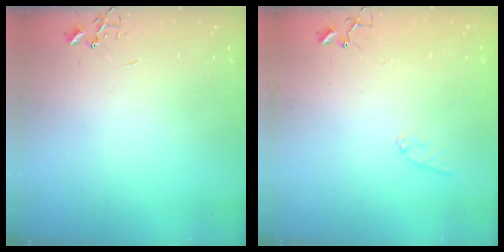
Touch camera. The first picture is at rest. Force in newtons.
{"total": 6.4, "press": 6.4, "slide": 0.6}